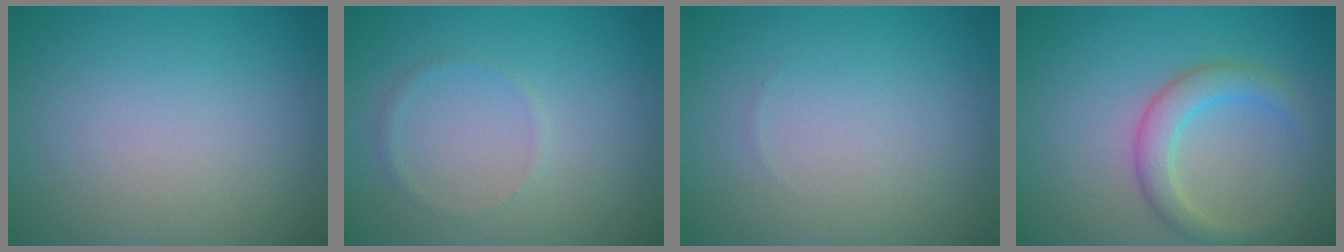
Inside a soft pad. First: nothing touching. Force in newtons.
{"total": 0.8, "press": 0.8, "slide": 0.2}
{"total": 0.0}
{"total": 3.2, "press": 3.2, "slide": 0.0}